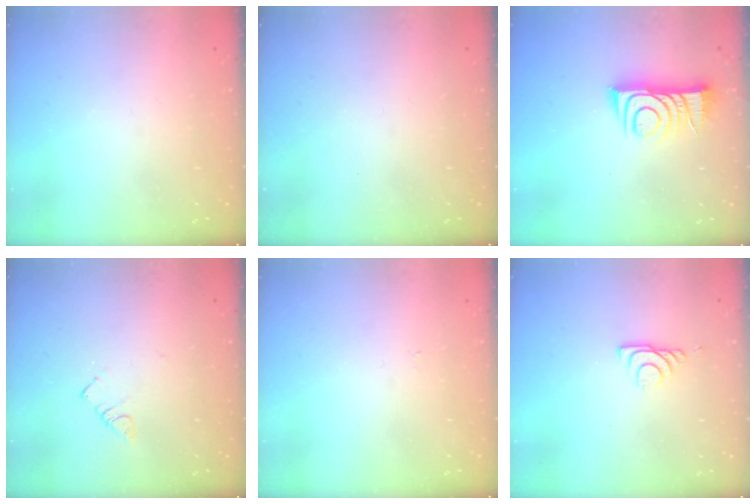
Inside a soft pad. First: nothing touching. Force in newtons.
{"total": 0.0}
{"total": 9.3, "press": 9.3, "slide": 0.6}
{"total": 2.7, "press": 2.7, "slide": 0.4}
{"total": 3.1, "press": 3.1, "slide": 0.4}
{"total": 6.9, "press": 6.9, "slide": 0.8}